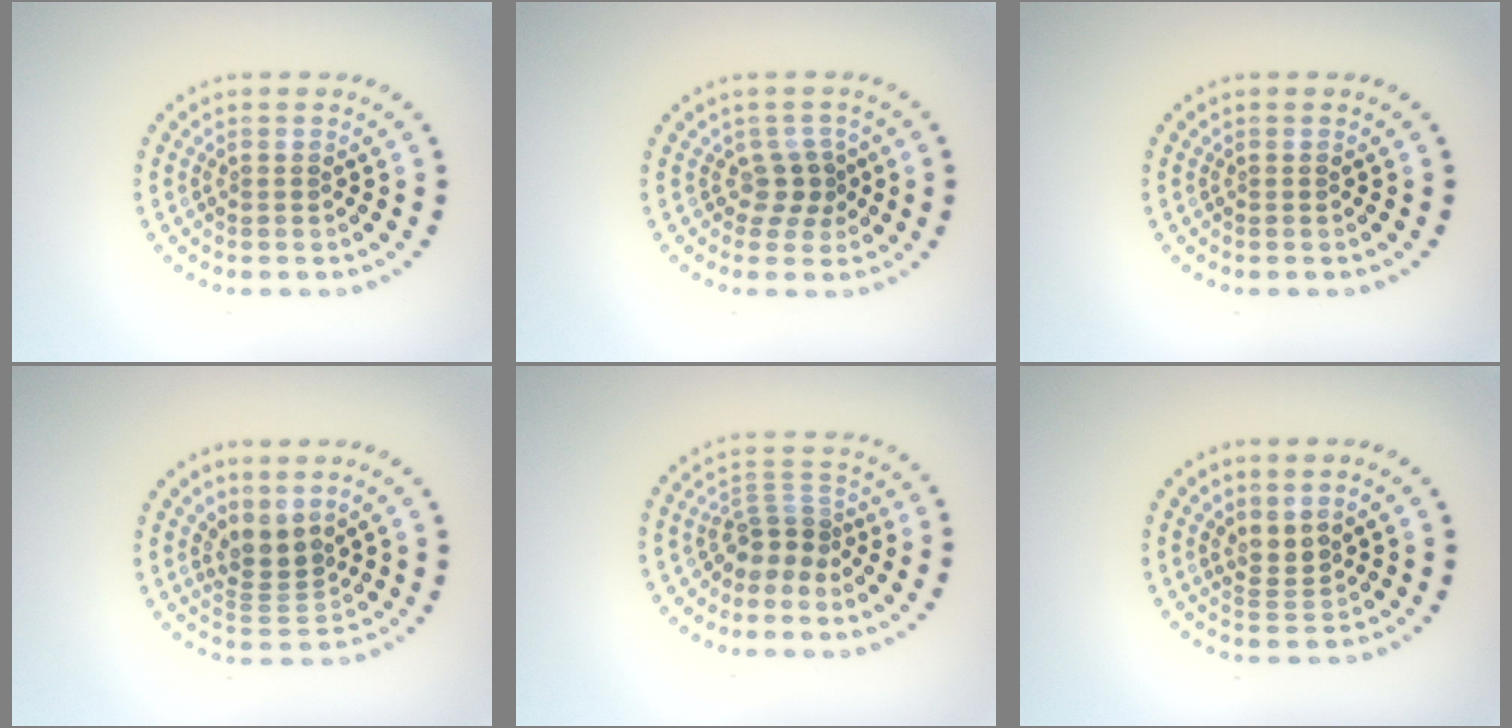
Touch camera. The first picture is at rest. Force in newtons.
{"total": 2.0, "press": 1.5, "slide": 1.3}
{"total": 0.0}
{"total": 2.8, "press": 2.0, "slide": 2.0}
{"total": 2.8, "press": 1.8, "slide": 2.2}
{"total": 2.0, "press": 1.4, "slide": 1.4}